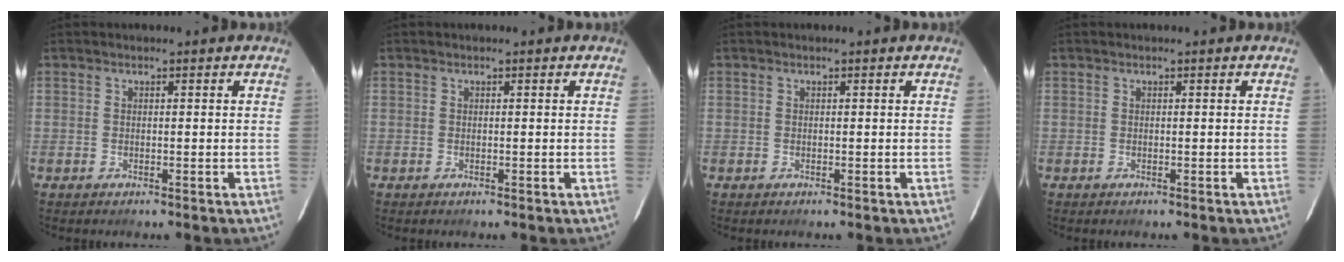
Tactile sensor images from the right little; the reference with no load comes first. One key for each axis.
{"total": 0.0}
{"total": 0.0}
{"total": 0.0}